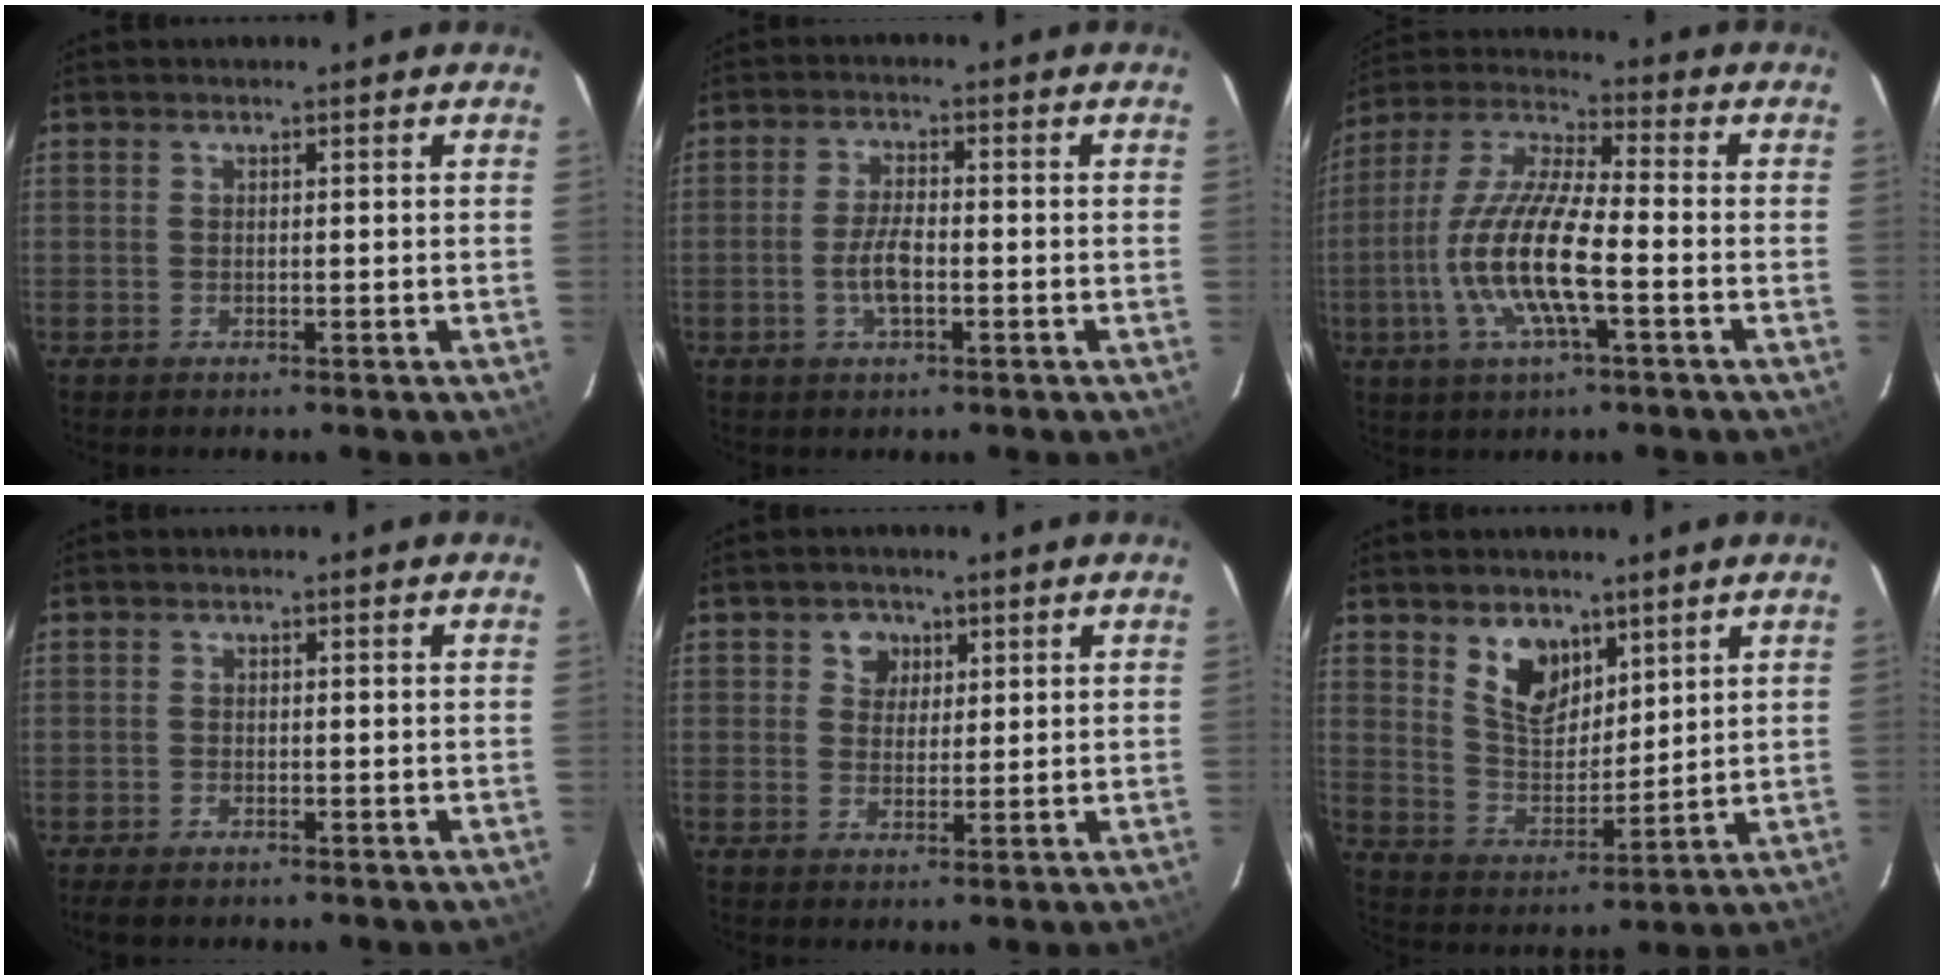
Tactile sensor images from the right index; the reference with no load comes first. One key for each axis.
{"total": 4.9, "fx": -1.5, "fy": 1.7, "fz": 4.3, "tx": -0.090, "ty": 0.000, "tz": -0.029}
{"total": 14.5, "fx": -4.0, "fy": 3.0, "fz": 13.7, "tx": -0.281, "ty": -0.006, "tz": -0.081}
{"total": 2.6, "fx": -2.0, "fy": 1.2, "fz": 1.1, "tx": -0.031, "ty": -0.007, "tz": -0.037}
{"total": 3.7, "fx": 1.4, "fy": 3.3, "fz": 0.7, "tx": 0.001, "ty": 0.008, "tz": 0.024}
{"total": 9.2, "fx": 5.5, "fy": 5.5, "fz": 4.9, "tx": -0.084, "ty": 0.005, "tz": 0.111}